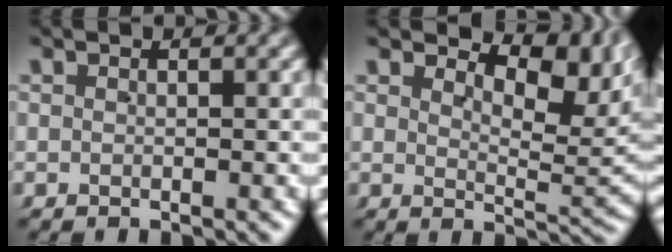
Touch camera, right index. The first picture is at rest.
{"total": 6.5, "force": [3.5, 1.9, 5.1], "torque": [-0.046, 0.008, 0.051]}